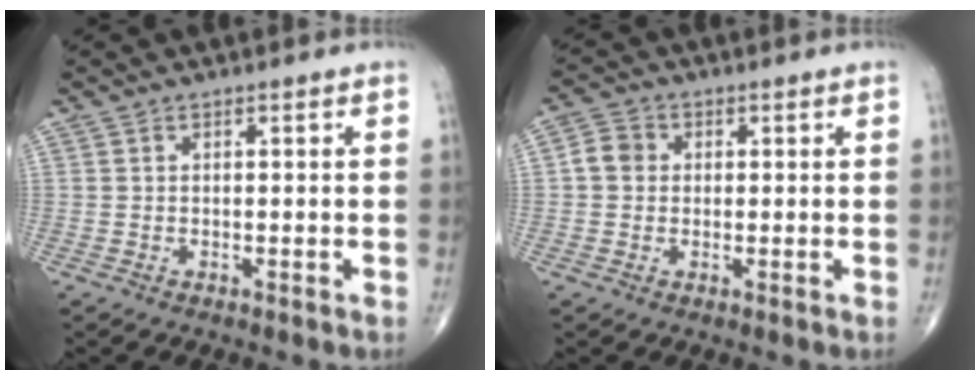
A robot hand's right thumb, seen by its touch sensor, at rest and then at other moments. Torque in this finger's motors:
{"motor_torque": [-0.12, 0.13, 0.08, -0.03, 0.04]}